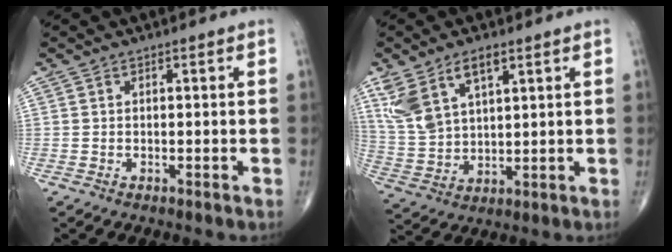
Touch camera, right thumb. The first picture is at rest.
{"total": 10.6, "force": [5.7, 5.3, 7.1], "torque": [-0.142, -0.015, 0.123]}